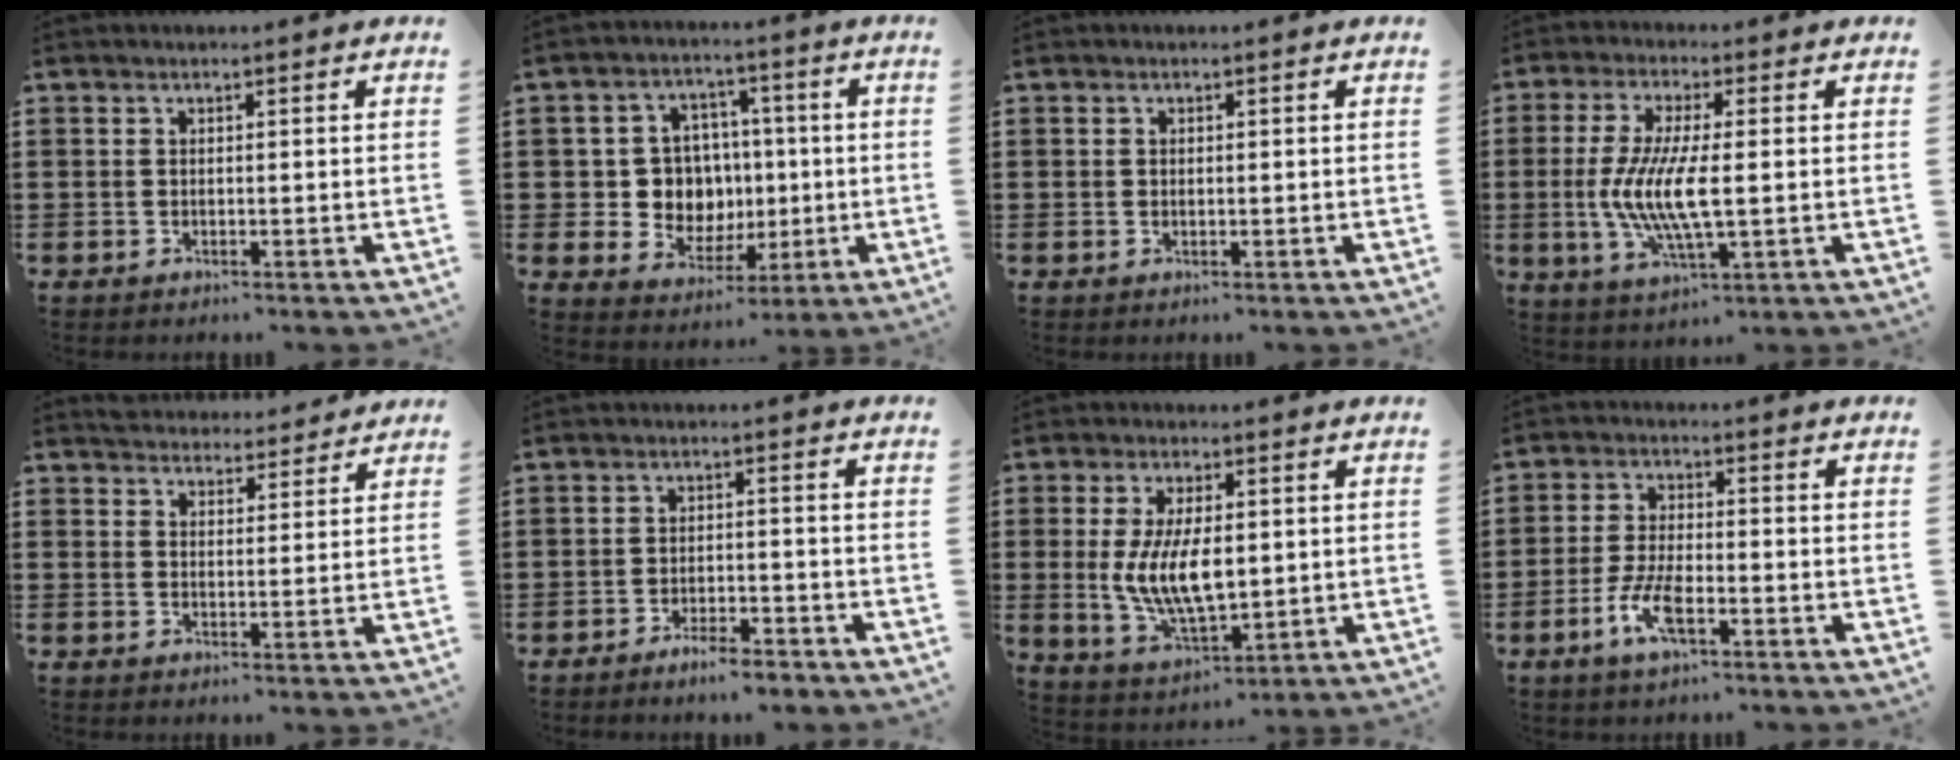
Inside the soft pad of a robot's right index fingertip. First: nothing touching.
{"total": 7.9, "force": [0.2, 7.3, 2.9], "torque": [-0.068, 0.012, 0.010]}
{"total": 0.0}
{"total": 8.7, "force": [-0.8, 2.1, 8.4], "torque": [-0.182, -0.015, -0.022]}
{"total": 3.4, "force": [3.3, 0.2, -0.4], "torque": [0.004, -0.019, 0.062]}
{"total": 3.6, "force": [-3.3, 0.2, 1.5], "torque": [-0.026, 0.003, -0.062]}
{"total": 9.2, "force": [0.5, 4.3, 8.1], "torque": [-0.169, -0.003, 0.004]}
{"total": 6.4, "force": [-2.9, 2.2, 5.2], "torque": [-0.118, -0.006, -0.058]}